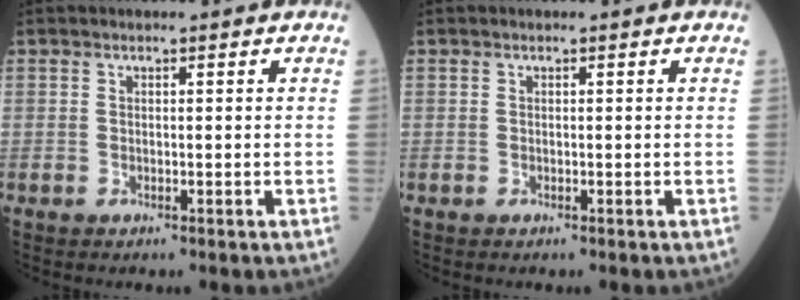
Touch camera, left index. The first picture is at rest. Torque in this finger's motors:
{"motor_torque": [-0.27, 0.27, 0.00, 0.00]}